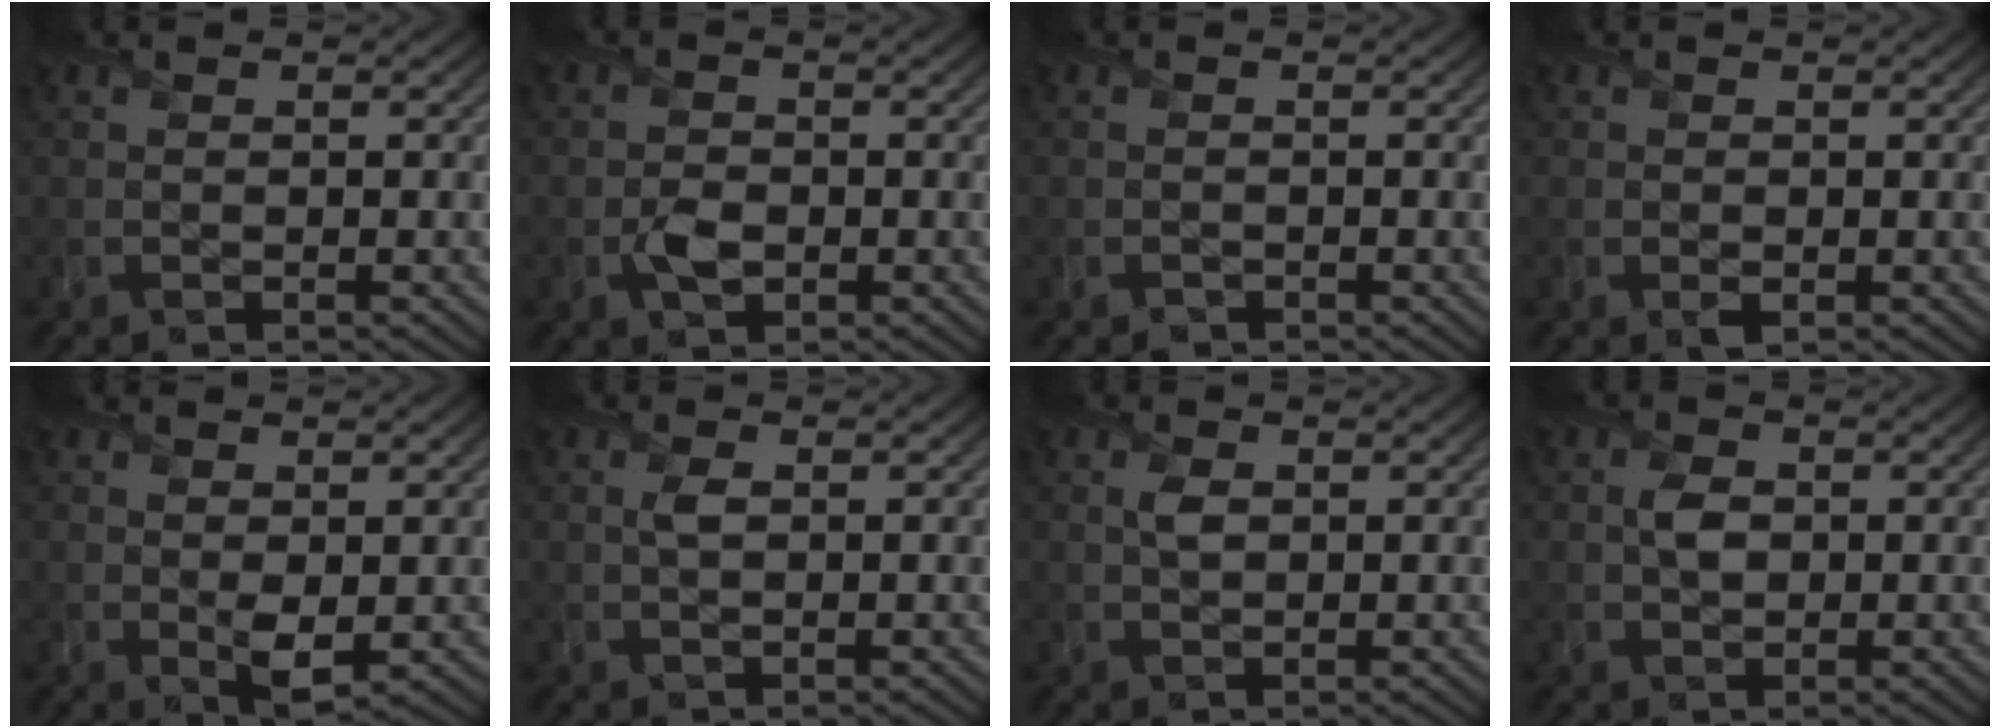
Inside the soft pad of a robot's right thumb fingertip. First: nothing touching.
{"total": 2.4, "force": [-0.7, 1.7, 1.5], "torque": [-0.030, -0.005, -0.015]}
{"total": 0.6, "force": [-0.5, 0.3, -0.2], "torque": [0.006, -0.004, -0.010]}
{"total": 0.7, "force": [-0.1, 0.6, 0.4], "torque": [-0.007, -0.006, -0.002]}
{"total": 2.3, "force": [0.3, 1.2, 1.9], "torque": [-0.036, -0.009, 0.012]}
{"total": 1.2, "force": [0.5, 0.5, 1.0], "torque": [-0.024, 0.001, 0.008]}
{"total": 1.5, "force": [0.4, 1.0, 1.1], "torque": [-0.025, 0.000, 0.009]}
{"total": 2.3, "force": [0.2, 1.7, 1.6], "torque": [-0.035, 0.000, 0.002]}